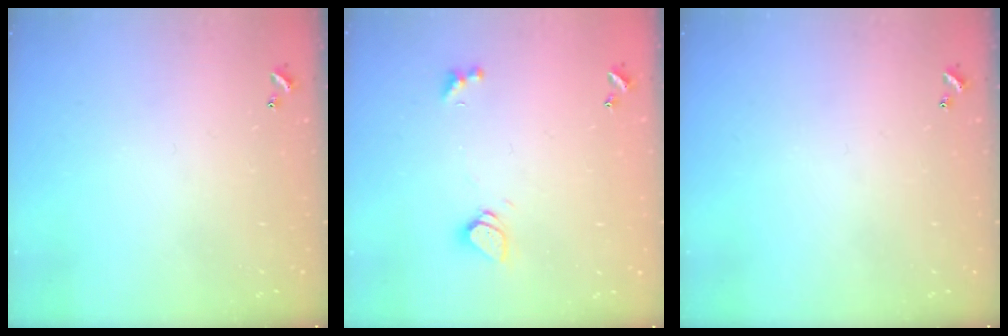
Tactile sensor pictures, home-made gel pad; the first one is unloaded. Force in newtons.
{"total": 2.4, "press": 2.3, "slide": 0.3}
{"total": 0.0}